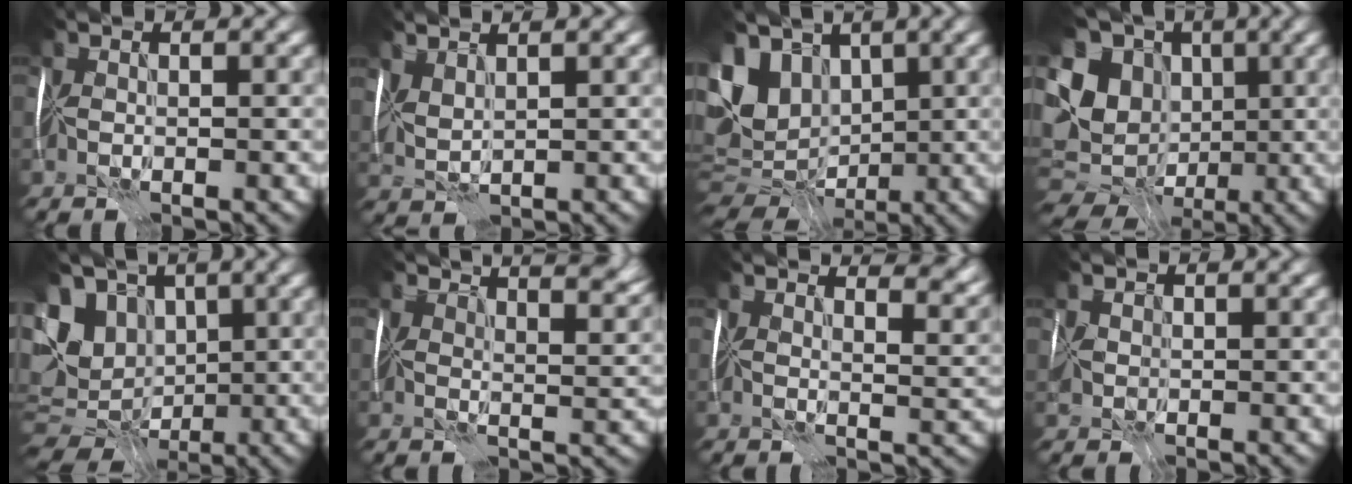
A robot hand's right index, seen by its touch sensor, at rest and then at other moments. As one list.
[{"total": 2.3, "force": [1.3, 0.8, 1.7], "torque": [-0.045, 0.010, 0.024]}, {"total": 10.9, "force": [1.5, 7.9, 7.3], "torque": [-0.172, -0.005, 0.030]}, {"total": 13.5, "force": [-0.5, 11.0, 7.8], "torque": [-0.177, -0.006, 0.000]}, {"total": 11.5, "force": [0.4, 8.7, 7.6], "torque": [-0.151, 0.000, 0.017]}, {"total": 7.4, "force": [6.0, 2.0, 3.8], "torque": [-0.045, 0.011, 0.055]}, {"total": 8.7, "force": [6.8, 2.3, 4.8], "torque": [-0.048, 0.023, 0.058]}, {"total": 1.6, "force": [0.4, 1.3, 0.9], "torque": [-0.032, 0.005, 0.005]}]